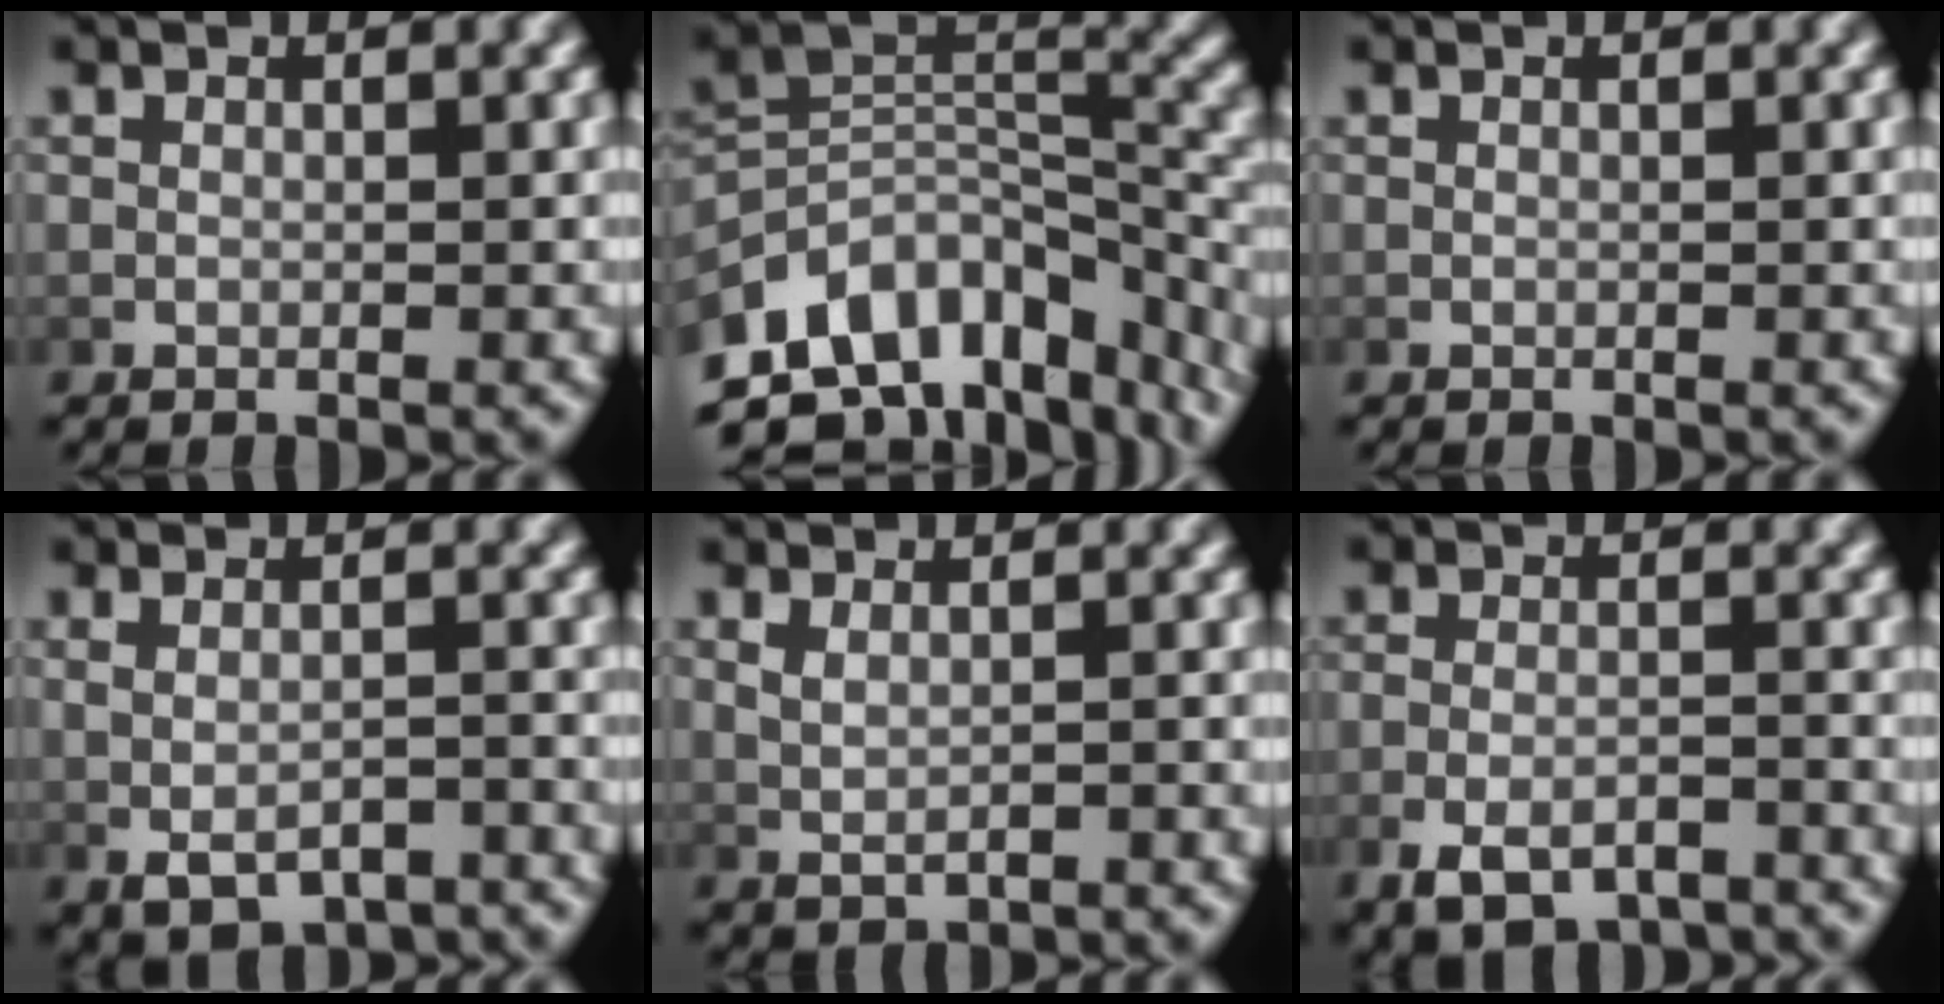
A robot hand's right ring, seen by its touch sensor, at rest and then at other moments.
{"total": 13.1, "force": [-5.3, 8.7, 8.2], "torque": [-0.154, -0.035, -0.065]}
{"total": 0.0}
{"total": 3.8, "force": [-2.1, 2.1, 2.4], "torque": [-0.048, -0.017, -0.020]}
{"total": 1.4, "force": [0.2, 0.7, 1.2], "torque": [-0.021, -0.003, 0.016]}
{"total": 4.6, "force": [-3.4, 2.2, 2.2], "torque": [-0.038, -0.012, -0.049]}